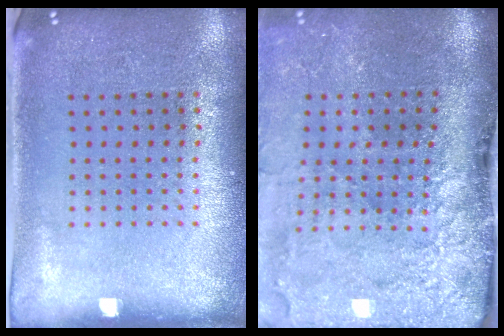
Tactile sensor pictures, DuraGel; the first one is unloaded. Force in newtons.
{"total": 4.7, "press": 3.6, "slide": 3.1}